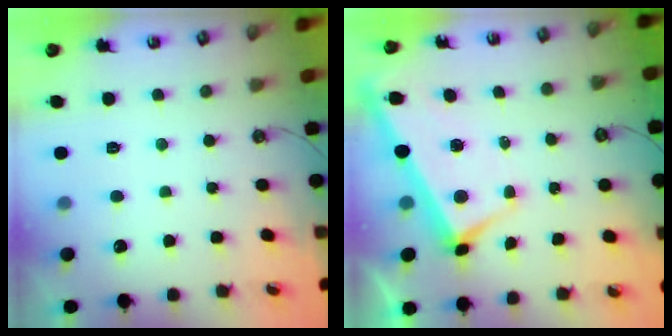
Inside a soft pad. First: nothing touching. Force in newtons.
{"total": 2.8, "press": 2.7, "slide": 0.9}